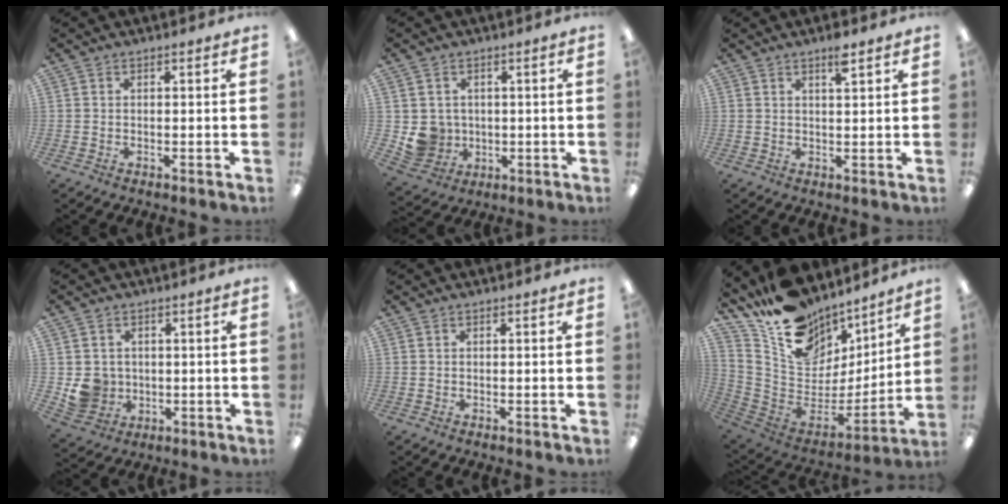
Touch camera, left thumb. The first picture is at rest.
{"total": 6.6, "force": [0.7, 6.5, 1.1], "torque": [-0.045, 0.000, 0.024]}
{"total": 3.3, "force": [2.4, 0.5, 2.3], "torque": [-0.037, -0.005, 0.037]}
{"total": 6.6, "force": [0.3, 6.4, 1.6], "torque": [-0.041, 0.006, 0.014]}
{"total": 0.0}
{"total": 16.4, "force": [12.4, 9.3, 5.4], "torque": [-0.110, -0.112, 0.232]}